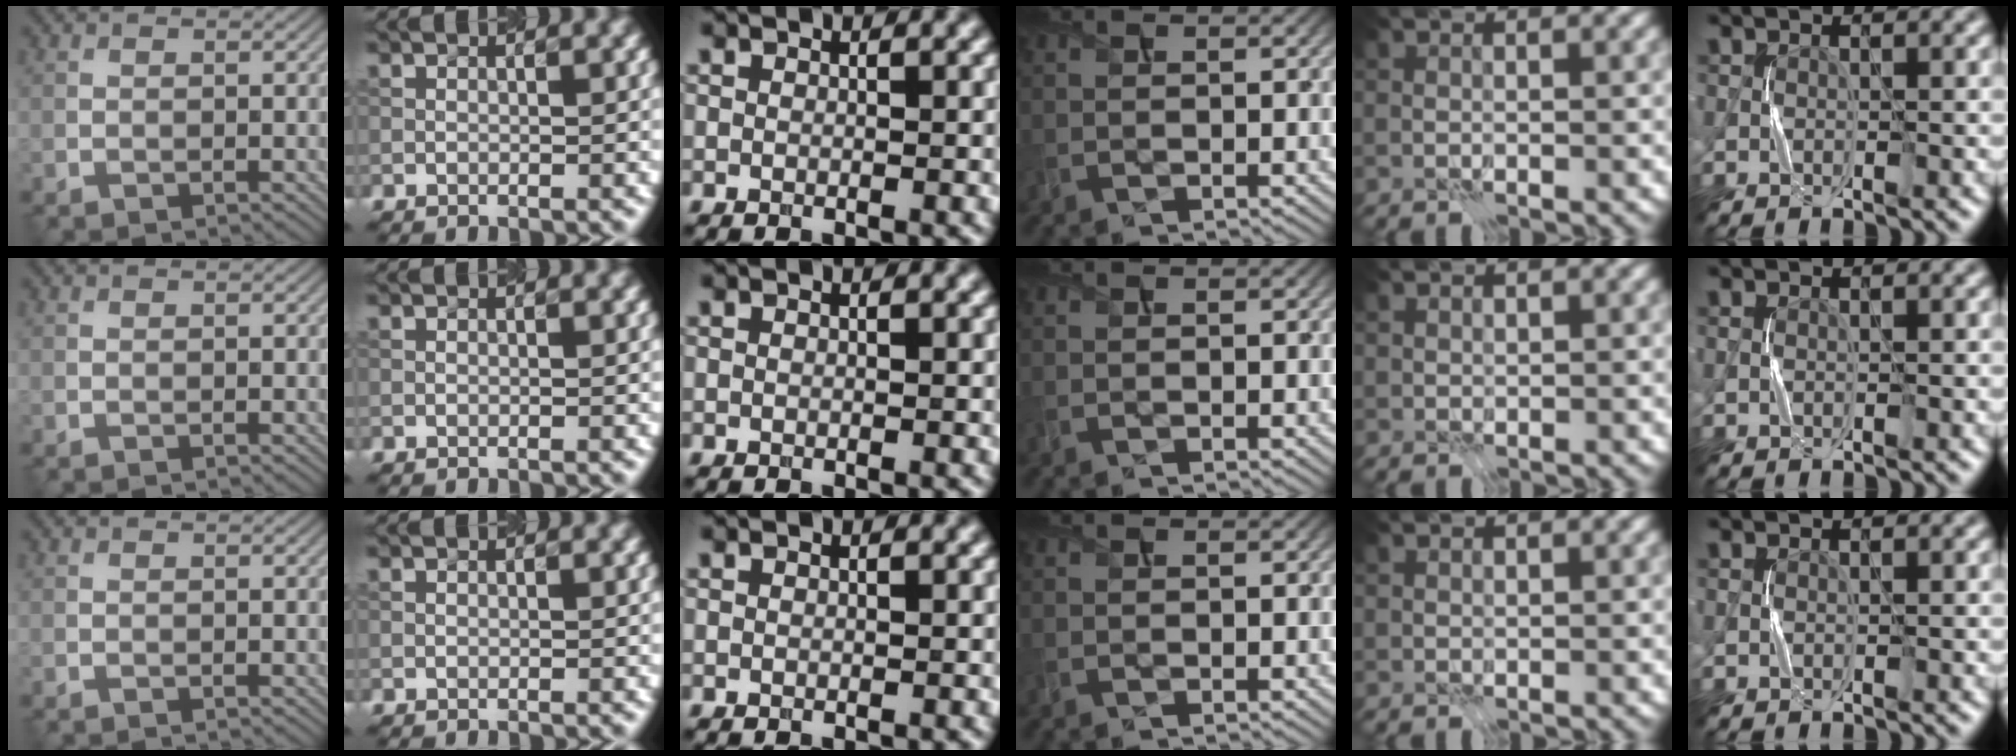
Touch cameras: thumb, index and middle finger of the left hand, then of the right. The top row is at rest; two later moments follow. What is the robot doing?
{"motion": "press", "object": "gel pad"}